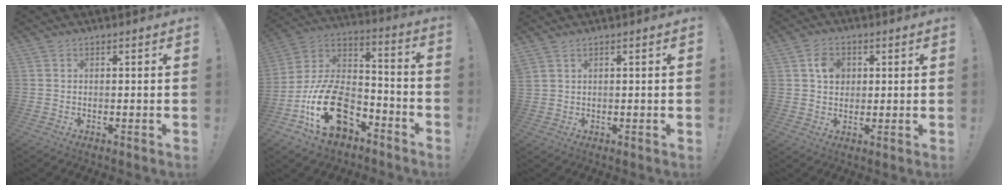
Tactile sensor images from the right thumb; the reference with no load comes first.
{"total": 23.4, "force": [-10.1, 14.7, 15.2], "torque": [-0.271, 0.063, -0.159]}
{"total": 1.3, "force": [0.8, 0.2, 1.0], "torque": [-0.026, 0.000, 0.017]}
{"total": 6.3, "force": [1.8, 5.1, 3.2], "torque": [-0.042, 0.003, 0.031]}